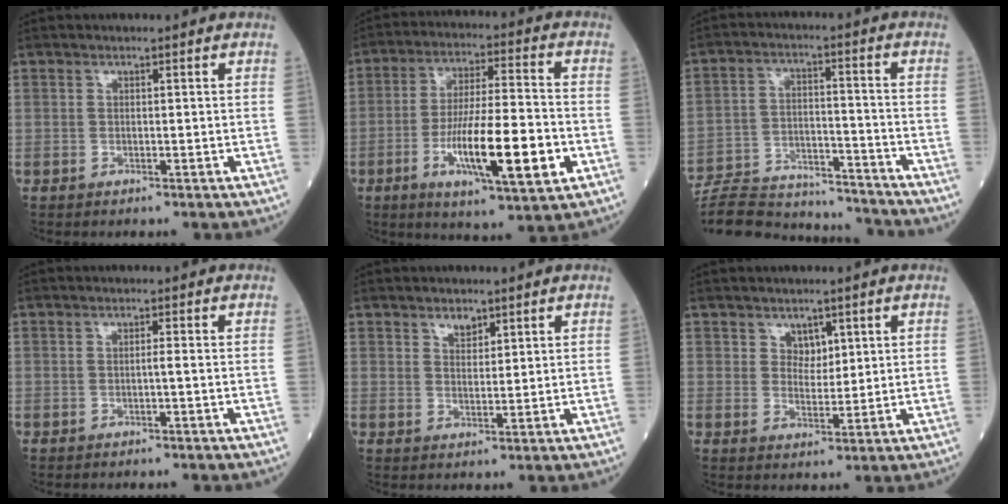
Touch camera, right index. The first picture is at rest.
{"total": 15.8, "force": [-4.7, 2.8, 14.8], "torque": [-0.267, -0.008, -0.075]}
{"total": 20.7, "force": [-19.5, 3.7, 5.9], "torque": [-0.151, -0.001, -0.304]}
{"total": 0.9, "force": [-0.2, 0.2, 0.9], "torque": [-0.022, 0.000, -0.003]}
{"total": 3.1, "force": [2.0, 1.8, 1.4], "torque": [-0.033, 0.001, 0.042]}
{"total": 4.2, "force": [2.0, 3.0, 2.3], "torque": [-0.043, 0.005, 0.043]}